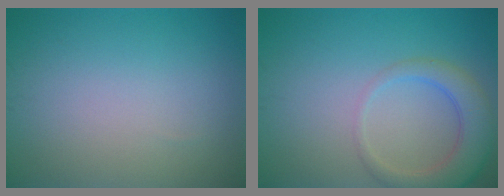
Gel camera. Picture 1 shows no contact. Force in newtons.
{"total": 4.4, "press": 4.3, "slide": 0.6}